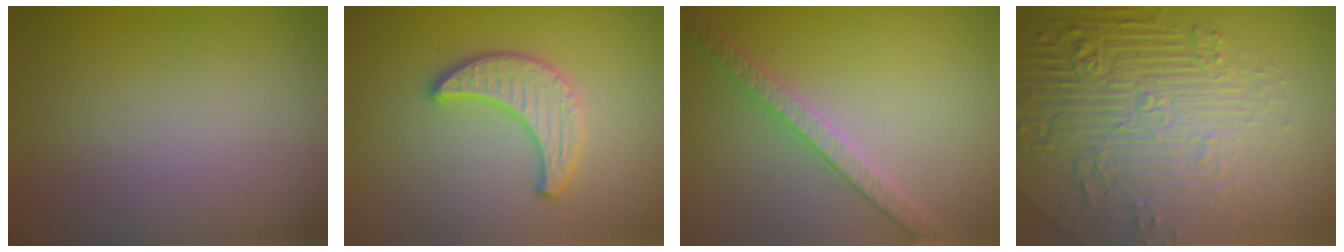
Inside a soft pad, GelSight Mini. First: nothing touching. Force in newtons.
{"total": 3.2, "press": 3.2, "slide": 0.4}
{"total": 3.4, "press": 3.0, "slide": 1.7}
{"total": 8.9, "press": 6.1, "slide": 6.5}